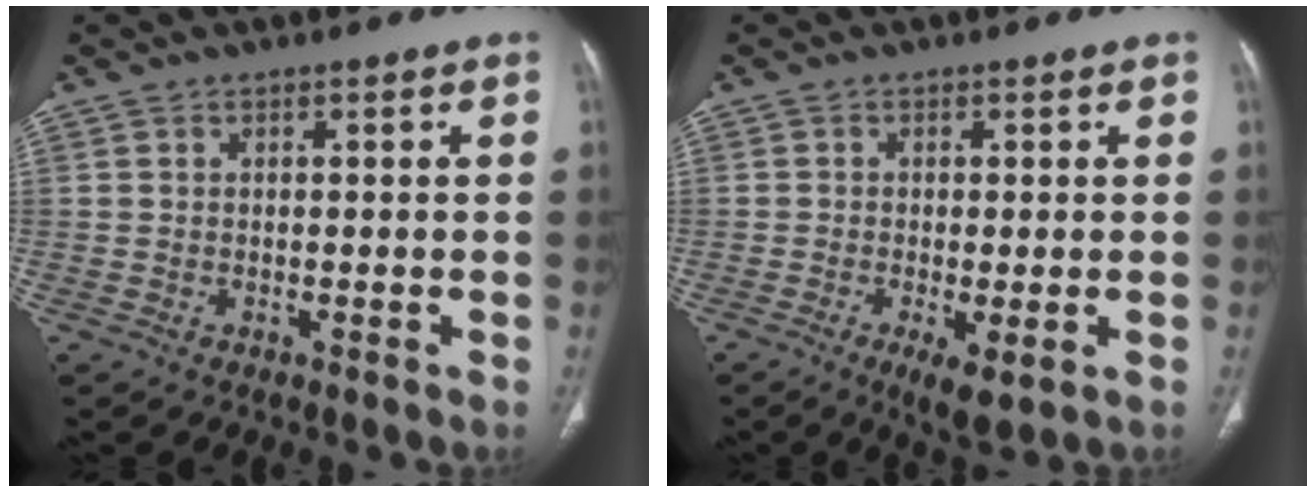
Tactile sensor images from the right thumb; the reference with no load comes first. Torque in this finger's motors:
{"motor_torque": [-0.20, 0.00, -0.16, 0.05, 0.02]}